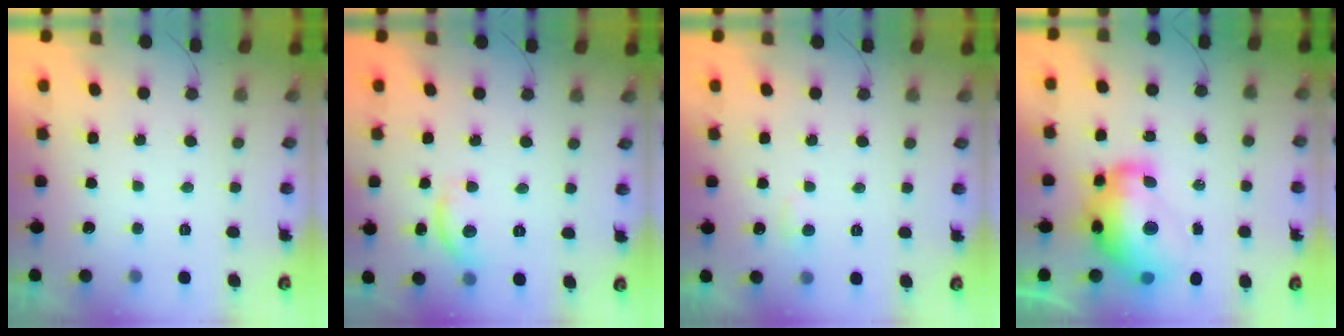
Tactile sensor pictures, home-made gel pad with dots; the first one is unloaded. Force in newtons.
{"total": 9.0, "press": 9.0, "slide": 0.4}
{"total": 3.9, "press": 3.8, "slide": 0.4}
{"total": 18.0, "press": 17.9, "slide": 1.7}